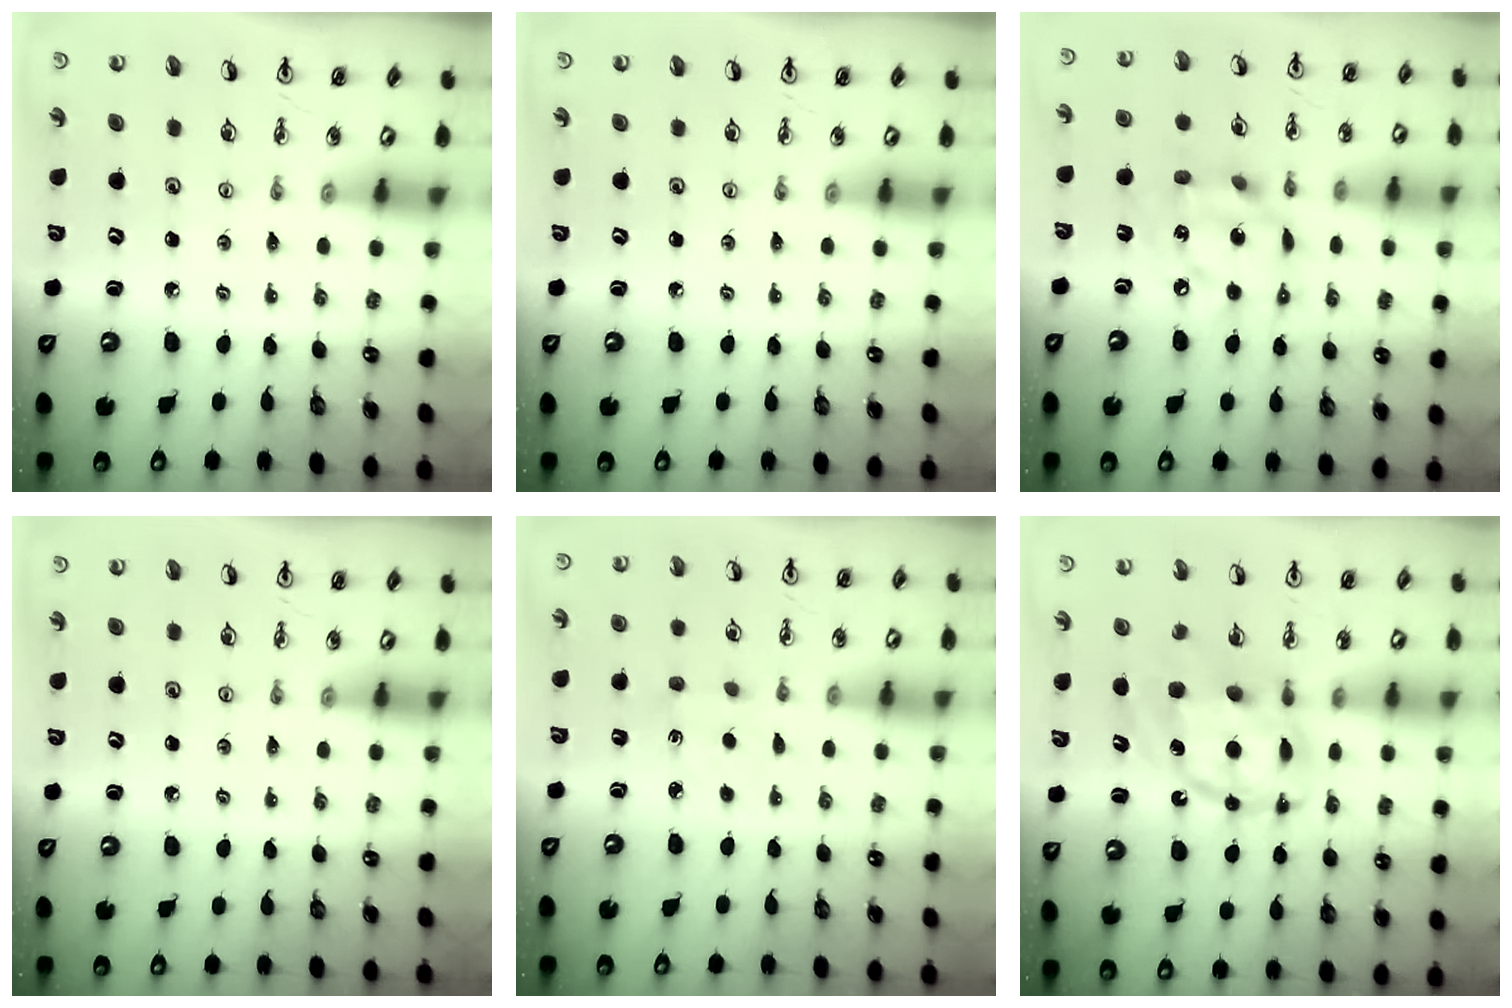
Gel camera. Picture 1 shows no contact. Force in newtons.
{"total": 0.0}
{"total": 14.0, "press": 14.0, "slide": 1.1}
{"total": 0.0}
{"total": 1.3, "press": 1.3, "slide": 0.3}
{"total": 12.4, "press": 12.3, "slide": 1.5}